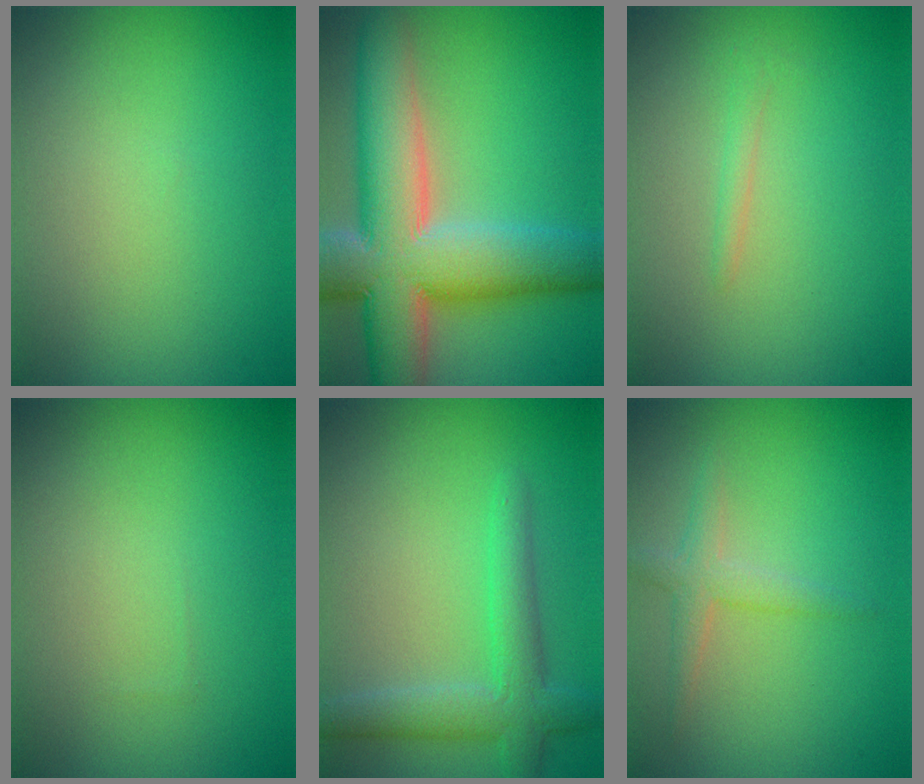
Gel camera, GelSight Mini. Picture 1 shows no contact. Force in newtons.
{"total": 13.4, "press": 13.4, "slide": 0.9}
{"total": 1.0, "press": 1.0, "slide": 0.0}
{"total": 0.0}
{"total": 4.1, "press": 4.1, "slide": 0.1}
{"total": 2.2, "press": 2.2, "slide": 0.1}